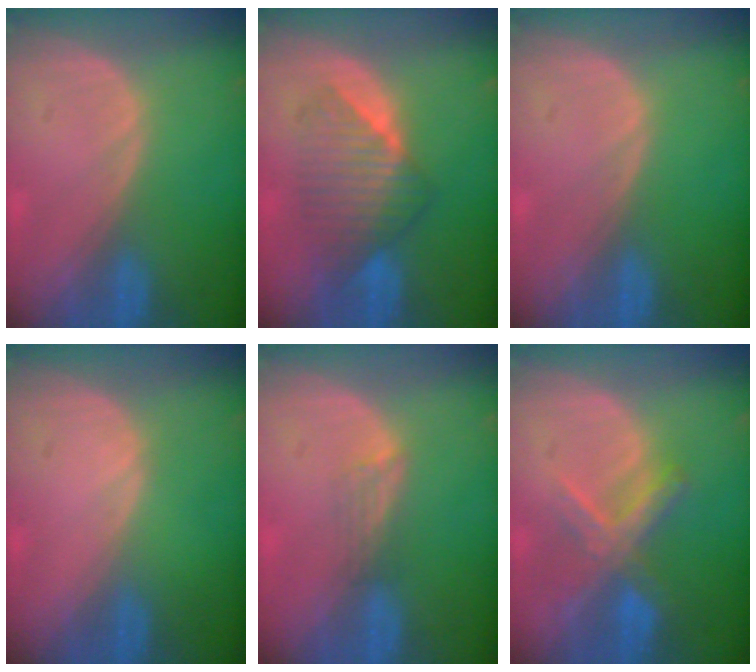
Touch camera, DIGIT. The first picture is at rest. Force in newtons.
{"total": 6.9, "press": 6.9, "slide": 0.5}
{"total": 0.0}
{"total": 0.0}
{"total": 2.0, "press": 1.6, "slide": 1.3}
{"total": 6.9, "press": 6.1, "slide": 3.2}